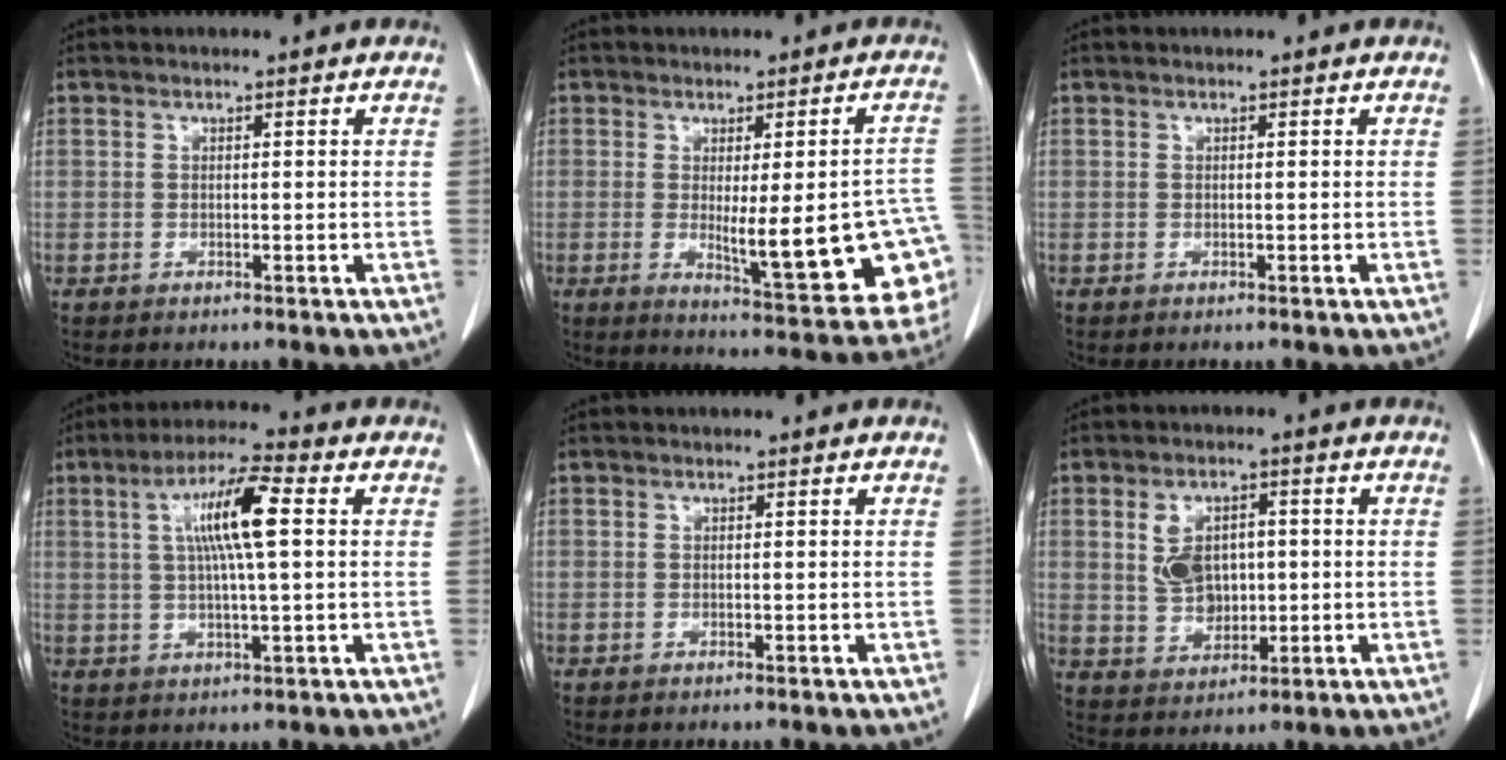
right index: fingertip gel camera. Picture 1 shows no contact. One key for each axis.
{"total": 17.8, "fx": -3.5, "fy": 3.9, "fz": 17.0, "tx": -0.128, "ty": 0.004, "tz": -0.025}
{"total": 0.0}
{"total": 9.4, "fx": 2.0, "fy": 0.7, "fz": 9.2, "tx": -0.171, "ty": 0.011, "tz": 0.033}
{"total": 0.0}
{"total": 6.7, "fx": 0.8, "fy": 4.6, "fz": 4.9, "tx": -0.096, "ty": 0.014, "tz": 0.029}